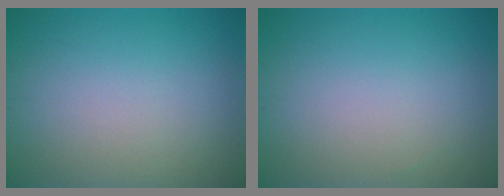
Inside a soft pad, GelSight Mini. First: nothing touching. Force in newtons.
{"total": 0.0}